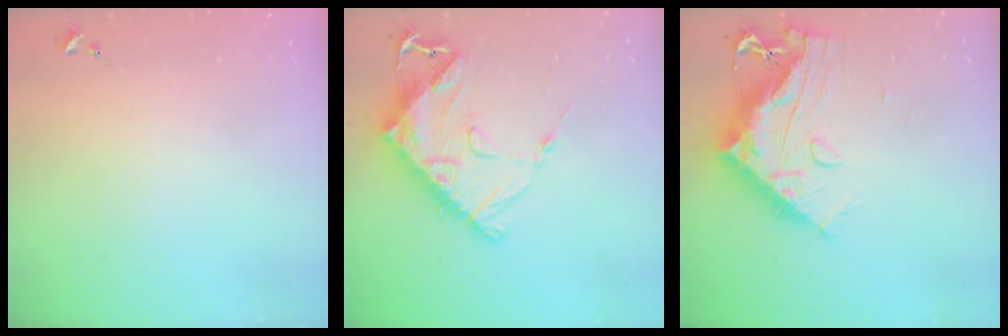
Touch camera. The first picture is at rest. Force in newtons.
{"total": 18.7, "press": 18.6, "slide": 1.9}
{"total": 16.4, "press": 16.3, "slide": 1.5}